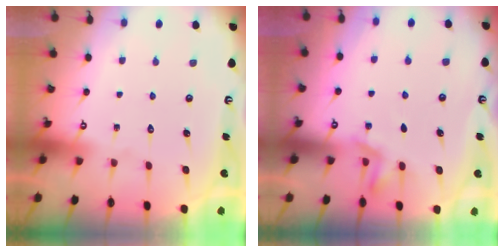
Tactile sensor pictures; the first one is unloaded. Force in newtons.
{"total": 2.7, "press": 2.3, "slide": 1.5}